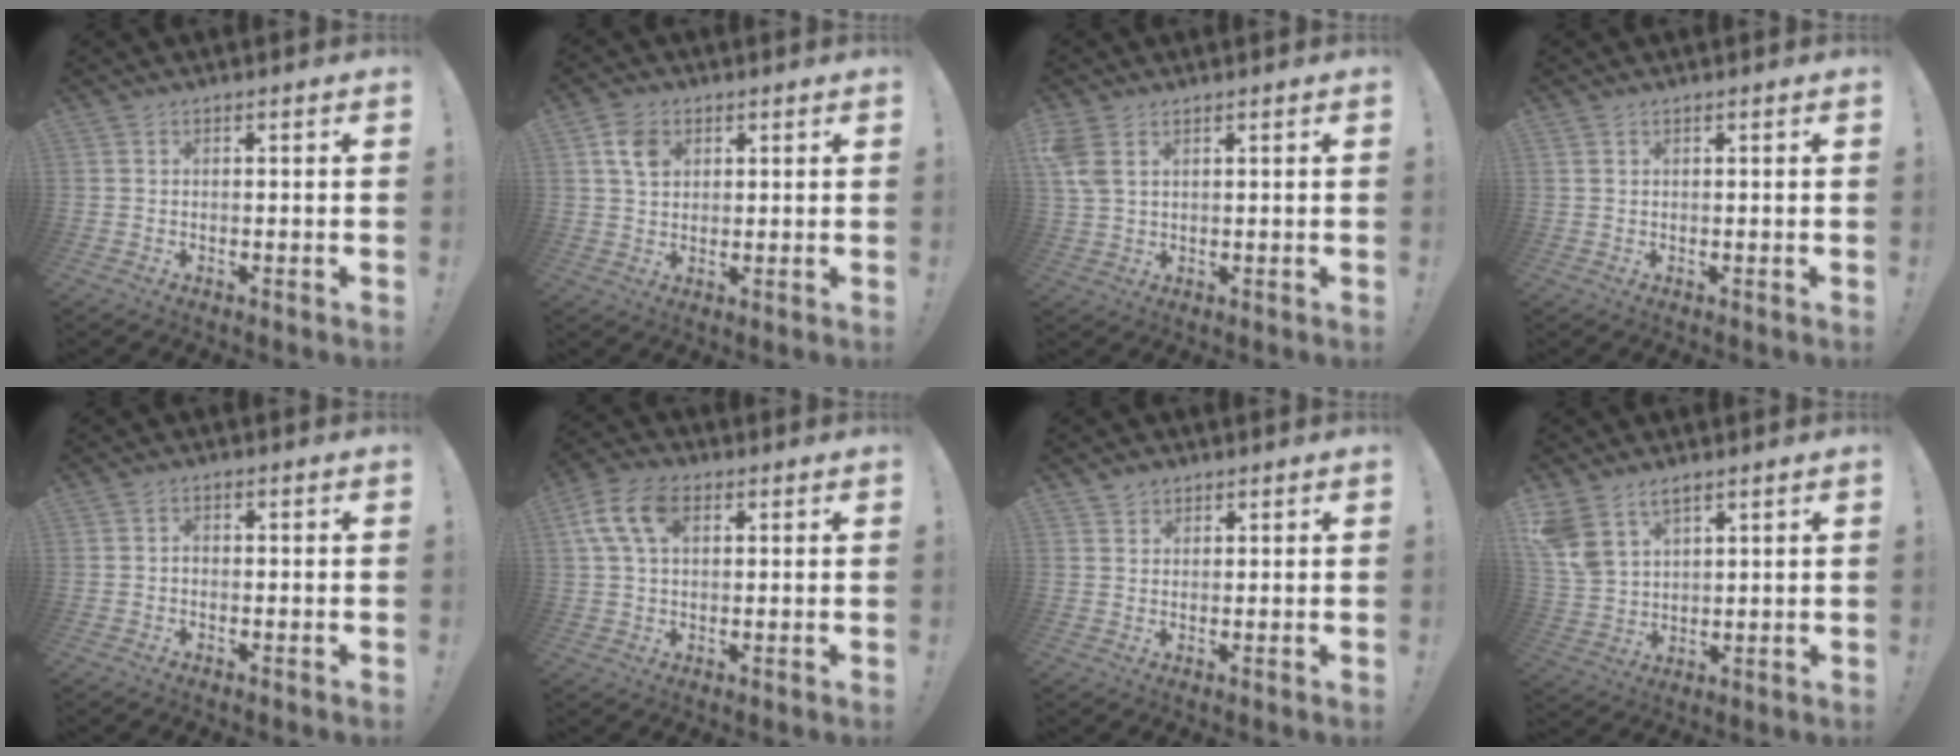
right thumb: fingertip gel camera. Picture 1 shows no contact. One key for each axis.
{"total": 6.6, "fx": 2.6, "fy": 4.9, "fz": 3.7, "tx": -0.058, "ty": 0.001, "tz": 0.050}
{"total": 5.4, "fx": 2.8, "fy": 2.9, "fz": 3.6, "tx": -0.074, "ty": -0.009, "tz": 0.054}
{"total": 0.7, "fx": 0.5, "fy": 0.3, "fz": 0.4, "tx": -0.011, "ty": 0.001, "tz": 0.011}
{"total": 1.0, "fx": -0.6, "fy": 0.7, "fz": 0.5, "tx": -0.009, "ty": 0.004, "tz": -0.011}
{"total": 11.2, "fx": 3.7, "fy": 7.0, "fz": 8.0, "tx": -0.155, "ty": 0.006, "tz": 0.072}
{"total": 2.5, "fx": 1.8, "fy": 1.6, "fz": 0.3, "tx": 0.003, "ty": -0.010, "tz": 0.032}
{"total": 8.4, "fx": 5.7, "fy": 5.1, "fz": 3.6, "tx": -0.080, "ty": -0.027, "tz": 0.116}